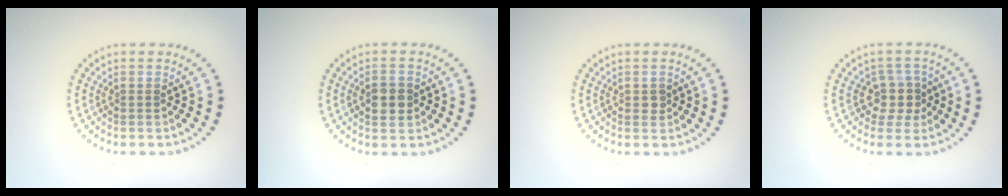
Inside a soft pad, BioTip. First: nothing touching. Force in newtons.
{"total": 3.0, "press": 3.0, "slide": 0.2}
{"total": 0.9, "press": 0.9, "slide": 0.1}
{"total": 2.6, "press": 2.1, "slide": 1.5}